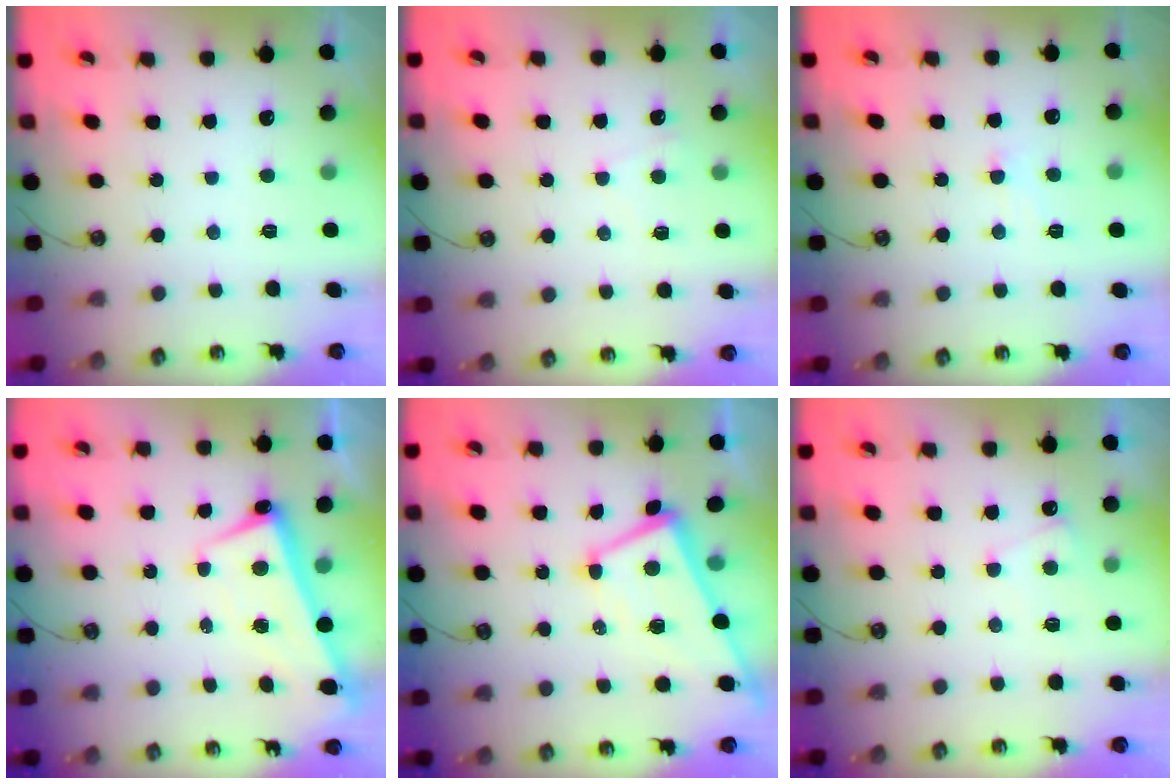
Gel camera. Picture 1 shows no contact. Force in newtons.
{"total": 0.6, "press": 0.3, "slide": 0.6}
{"total": 3.3, "press": 3.3, "slide": 0.6}
{"total": 2.5, "press": 2.4, "slide": 0.6}
{"total": 2.1, "press": 2.0, "slide": 0.7}
{"total": 4.8, "press": 4.8, "slide": 0.4}